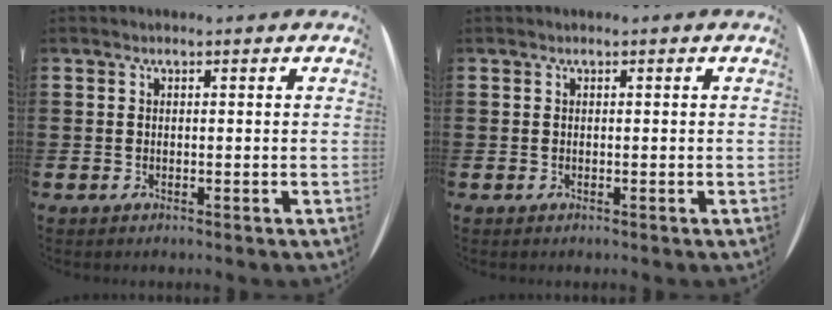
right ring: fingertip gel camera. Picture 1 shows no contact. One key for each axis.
{"total": 0.0}